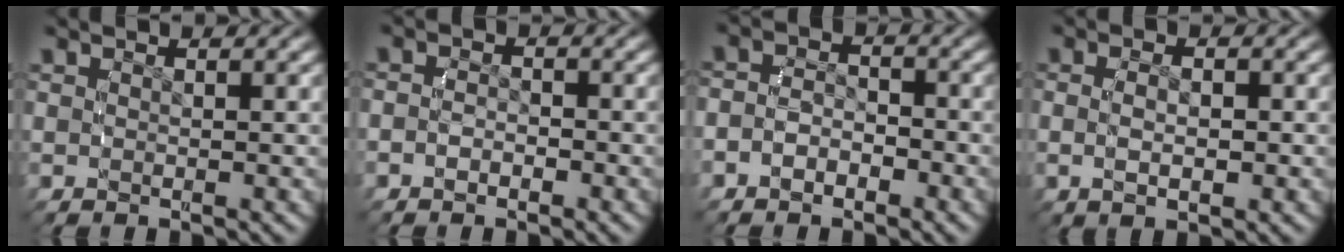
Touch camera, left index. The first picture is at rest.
{"total": 2.4, "force": [-1.1, 1.9, 0.9], "torque": [-0.031, 0.000, -0.024]}
{"total": 4.1, "force": [-1.7, 3.4, 1.7], "torque": [-0.046, 0.001, -0.036]}
{"total": 2.9, "force": [-0.2, 1.4, 2.5], "torque": [-0.048, 0.003, -0.004]}